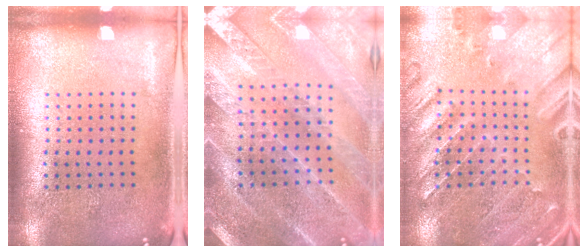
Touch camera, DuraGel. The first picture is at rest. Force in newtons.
{"total": 2.5, "press": 2.5, "slide": 0.2}
{"total": 0.8, "press": 0.7, "slide": 0.3}